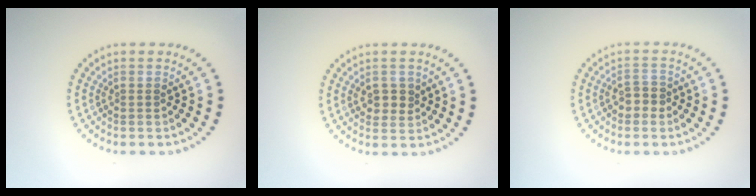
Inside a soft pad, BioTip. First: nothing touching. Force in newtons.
{"total": 2.1, "press": 2.1, "slide": 0.6}
{"total": 1.7, "press": 1.6, "slide": 0.6}